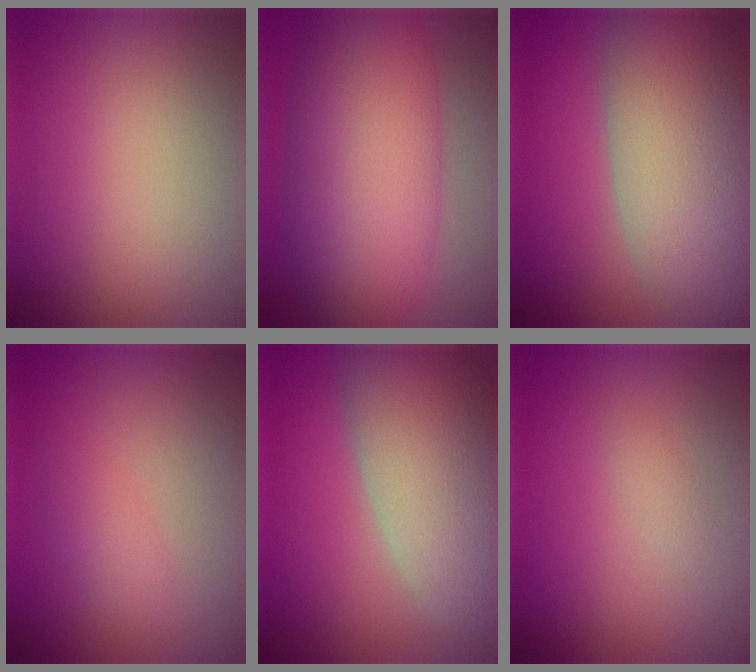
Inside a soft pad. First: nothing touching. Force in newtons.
{"total": 11.6, "press": 11.6, "slide": 0.1}
{"total": 11.8, "press": 11.7, "slide": 1.0}
{"total": 1.4, "press": 1.4, "slide": 0.0}
{"total": 11.8, "press": 11.7, "slide": 1.0}
{"total": 0.7, "press": 0.7, "slide": 0.0}